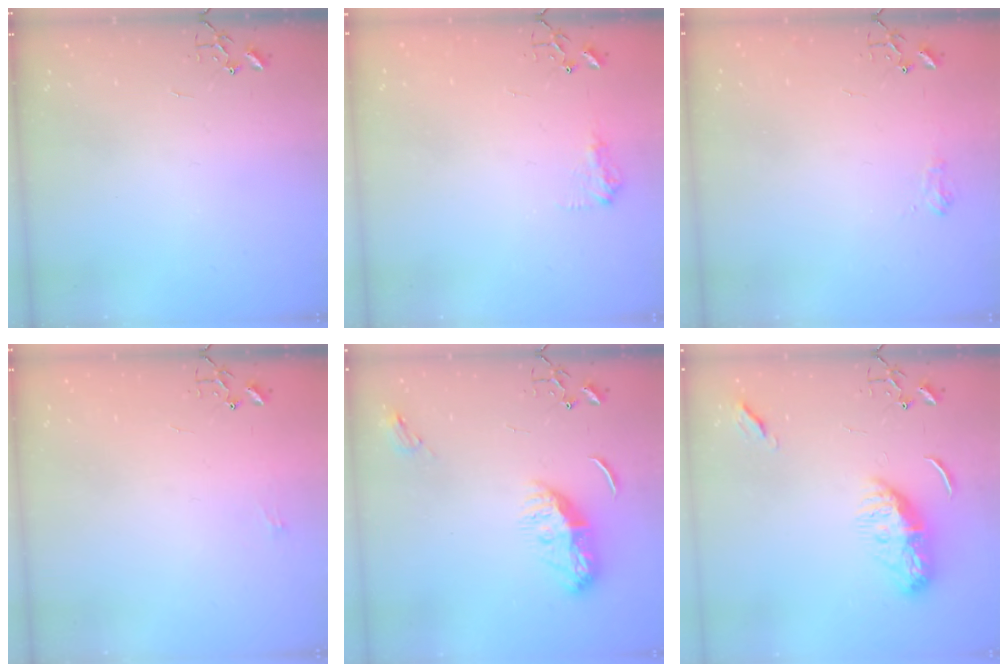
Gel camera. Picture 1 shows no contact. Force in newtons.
{"total": 7.9, "press": 7.9, "slide": 0.3}
{"total": 7.1, "press": 7.1, "slide": 0.8}
{"total": 5.0, "press": 5.0, "slide": 0.7}
{"total": 11.6, "press": 11.6, "slide": 0.3}
{"total": 10.4, "press": 10.3, "slide": 0.7}